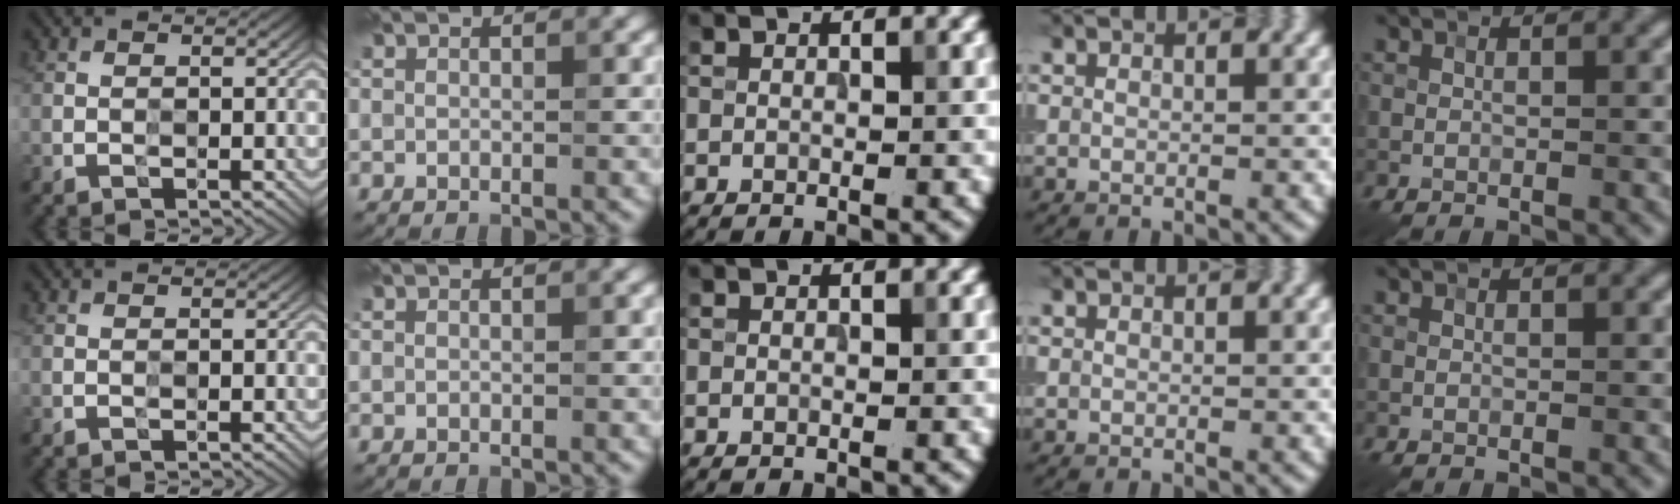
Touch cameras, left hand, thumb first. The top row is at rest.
{}